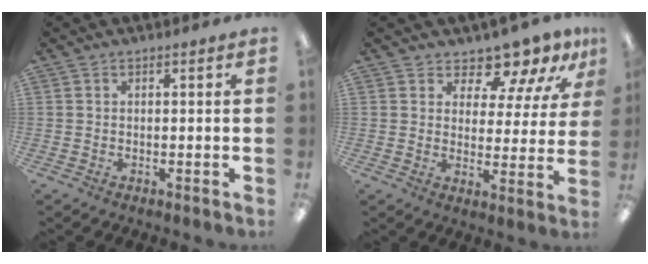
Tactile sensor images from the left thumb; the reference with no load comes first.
{"total": 10.8, "force": [9.6, 3.7, 3.2], "torque": [-0.057, -0.073, 0.178]}